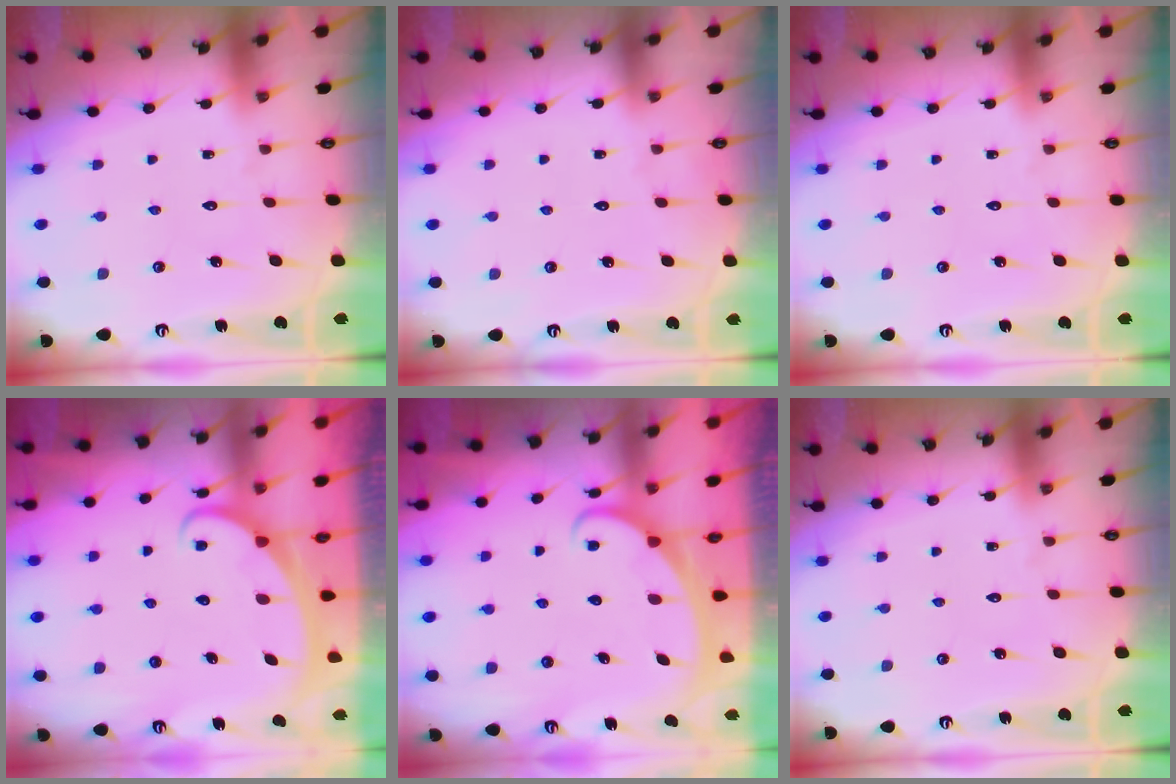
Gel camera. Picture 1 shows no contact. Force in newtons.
{"total": 0.0}
{"total": 0.0}
{"total": 2.6, "press": 2.5, "slide": 0.3}
{"total": 2.6, "press": 2.6, "slide": 0.3}
{"total": 0.0}